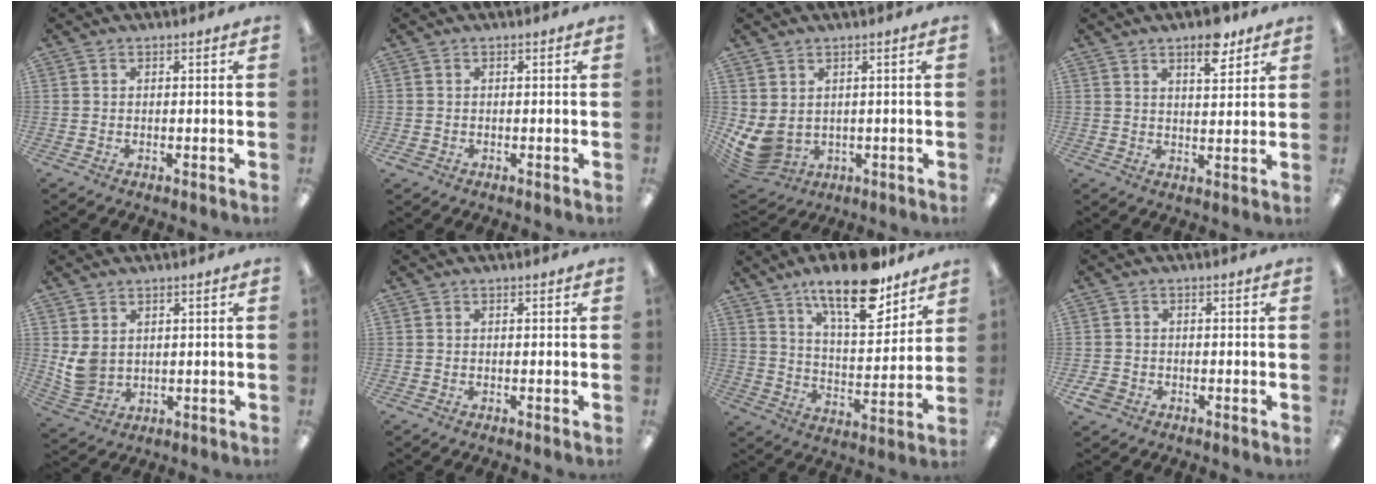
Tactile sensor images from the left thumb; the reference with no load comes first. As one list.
[{"total": 0.7, "force": [0.0, 0.6, 0.3], "torque": [-0.007, 0.004, -0.001]}, {"total": 5.7, "force": [1.0, 4.4, 3.4], "torque": [-0.097, -0.013, 0.021]}, {"total": 7.8, "force": [5.2, 3.1, 4.9], "torque": [-0.060, -0.029, 0.085]}, {"total": 5.5, "force": [2.0, 4.3, 2.8], "torque": [-0.062, -0.008, 0.039]}, {"total": 0.0}, {"total": 17.9, "force": [12.7, 6.2, 11.0], "torque": [-0.169, -0.069, 0.209]}, {"total": 2.6, "force": [-1.2, 2.0, 1.0], "torque": [-0.021, 0.003, -0.024]}]